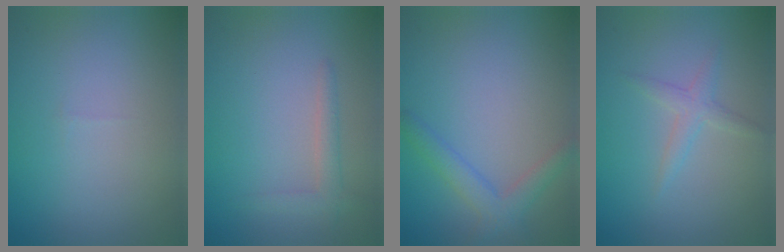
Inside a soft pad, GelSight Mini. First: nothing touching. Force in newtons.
{"total": 1.6, "press": 1.6, "slide": 0.1}
{"total": 2.5, "press": 2.5, "slide": 0.3}
{"total": 1.6, "press": 1.6, "slide": 0.1}